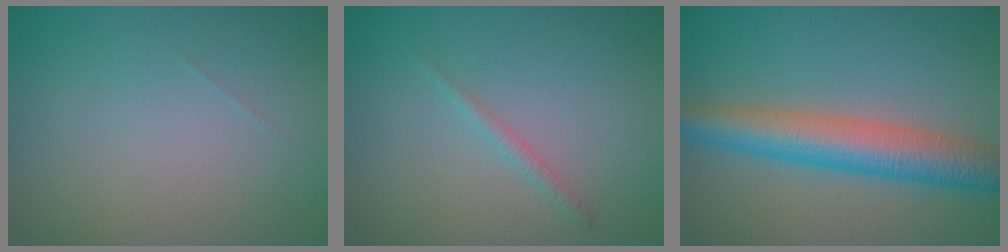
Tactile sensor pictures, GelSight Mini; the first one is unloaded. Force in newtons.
{"total": 0.9, "press": 0.9, "slide": 0.1}
{"total": 6.3, "press": 6.3, "slide": 0.1}